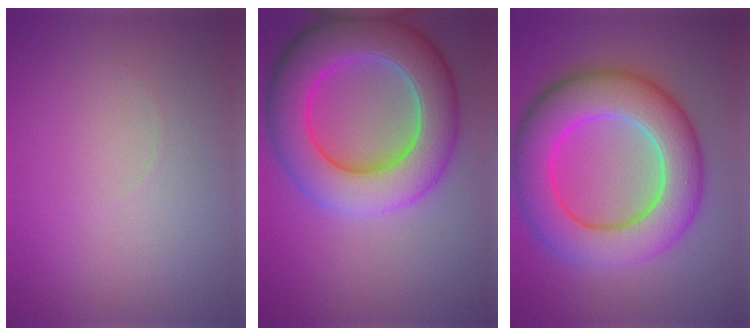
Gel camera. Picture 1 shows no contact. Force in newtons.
{"total": 10.6, "press": 10.6, "slide": 0.5}
{"total": 10.6, "press": 10.6, "slide": 0.2}